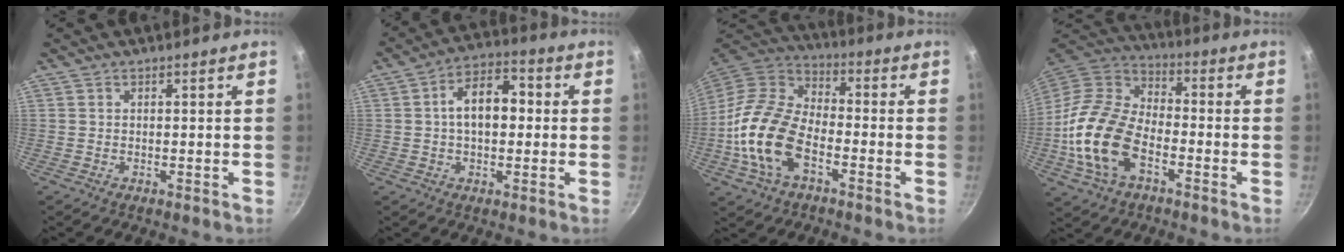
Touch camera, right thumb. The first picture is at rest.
{"total": 10.0, "force": [0.7, 5.9, 8.0], "torque": [-0.117, 0.026, 0.005]}
{"total": 17.3, "force": [-5.3, 10.0, 13.1], "torque": [-0.261, 0.033, -0.107]}
{"total": 18.4, "force": [-5.6, 11.1, 13.6], "torque": [-0.269, 0.030, -0.113]}